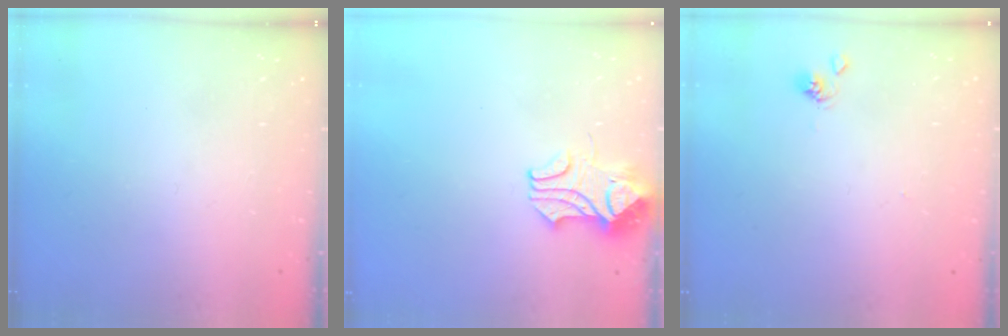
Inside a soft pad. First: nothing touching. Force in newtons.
{"total": 2.4, "press": 2.3, "slide": 0.9}
{"total": 2.4, "press": 2.4, "slide": 0.2}